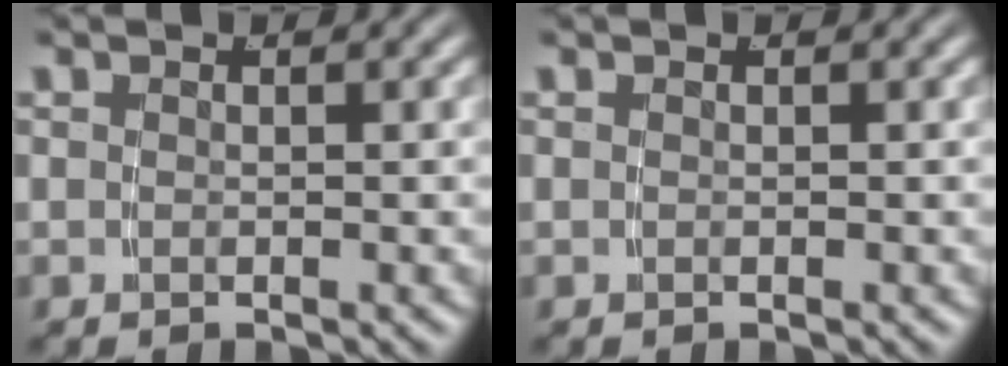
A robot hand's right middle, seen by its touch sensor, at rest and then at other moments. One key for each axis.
{"total": 0.0}